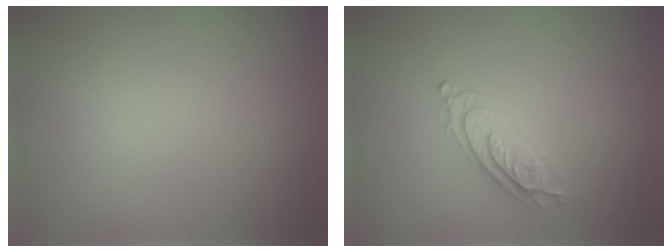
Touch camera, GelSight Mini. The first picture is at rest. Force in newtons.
{"total": 2.2, "press": 2.2, "slide": 0.4}